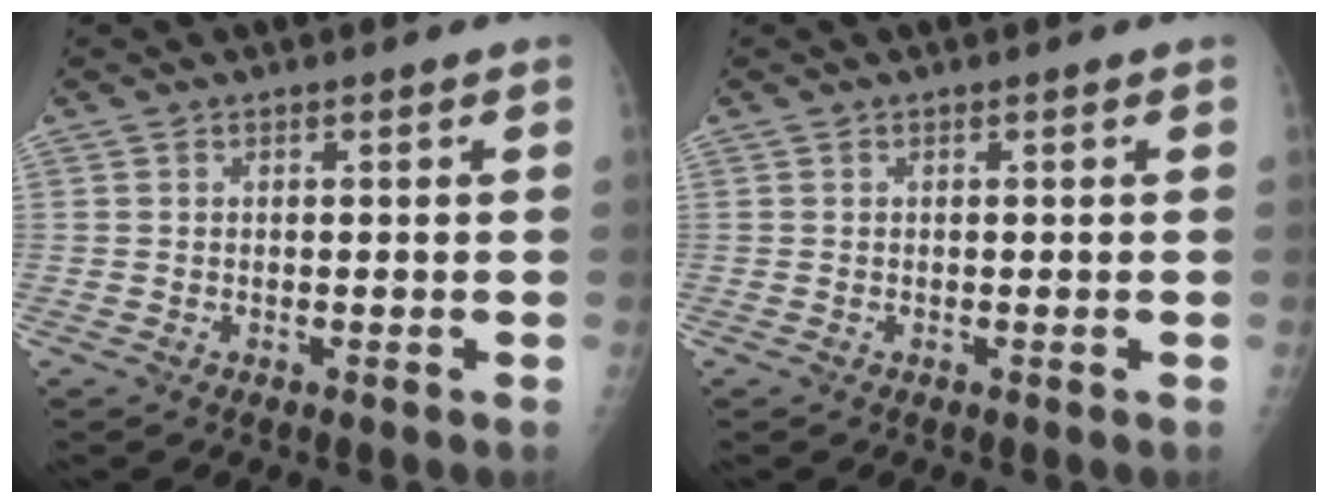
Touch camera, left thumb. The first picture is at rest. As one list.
[{"total": 0.0}]